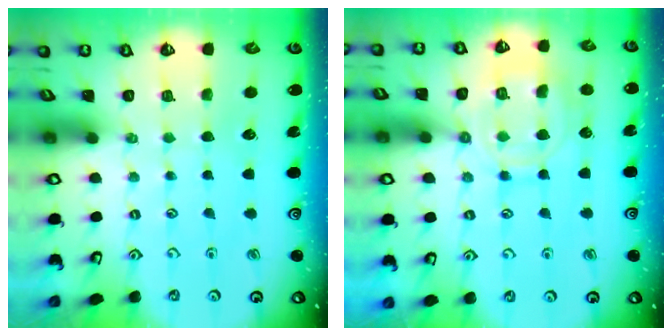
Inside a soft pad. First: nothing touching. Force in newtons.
{"total": 11.8, "press": 11.7, "slide": 1.1}